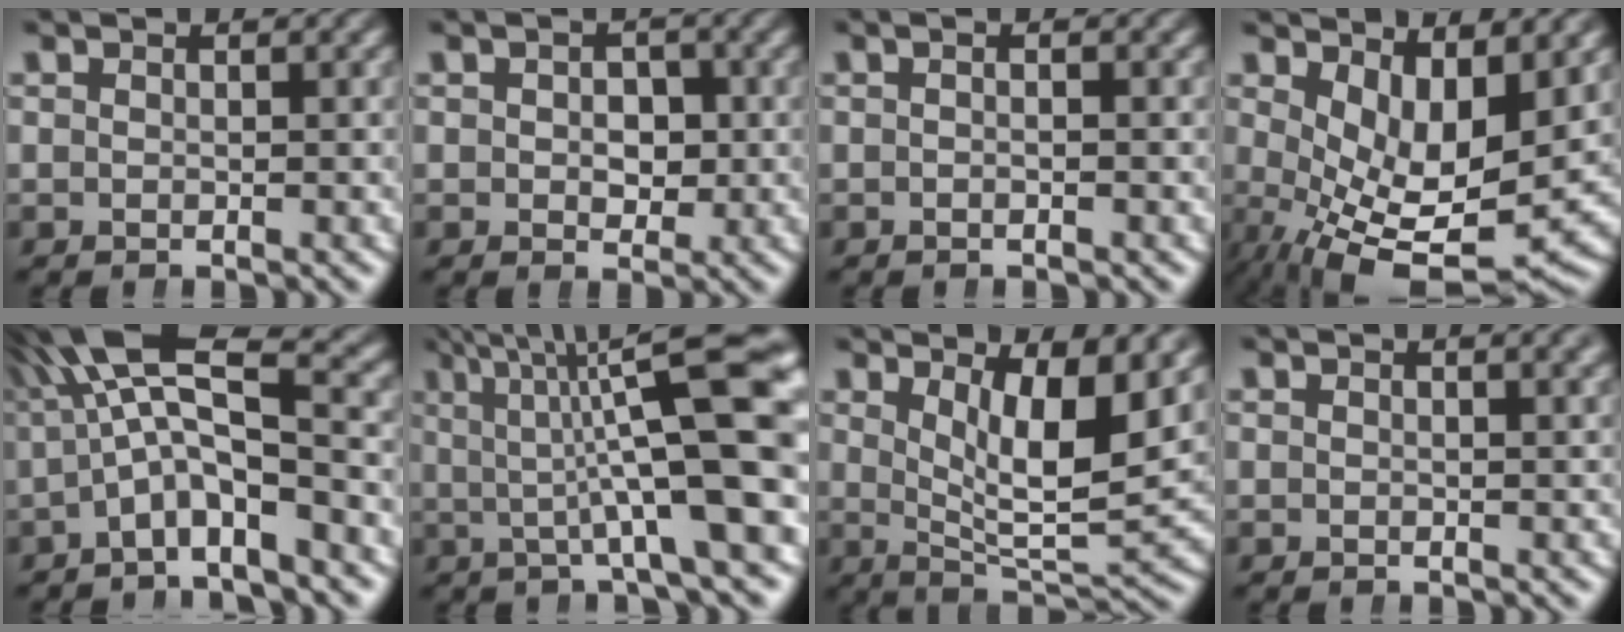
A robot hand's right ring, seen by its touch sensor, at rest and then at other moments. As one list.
[{"total": 2.0, "force": [0.0, 1.4, 1.3], "torque": [-0.004, -0.006, 0.004]}, {"total": 1.0, "force": [-0.3, -0.3, 0.9], "torque": [-0.009, 0.010, -0.012]}, {"total": 10.2, "force": [-2.1, 4.9, 8.7], "torque": [-0.139, -0.048, -0.008]}, {"total": 6.8, "force": [1.1, 3.0, 5.9], "torque": [-0.108, -0.001, 0.016]}, {"total": 9.8, "force": [2.2, 1.9, 9.4], "torque": [-0.099, 0.015, 0.033]}, {"total": 8.4, "force": [2.9, 3.2, 7.2], "torque": [-0.105, -0.021, 0.051]}, {"total": 1.0, "force": [0.7, -0.4, 0.5], "torque": [0.000, 0.005, 0.010]}]